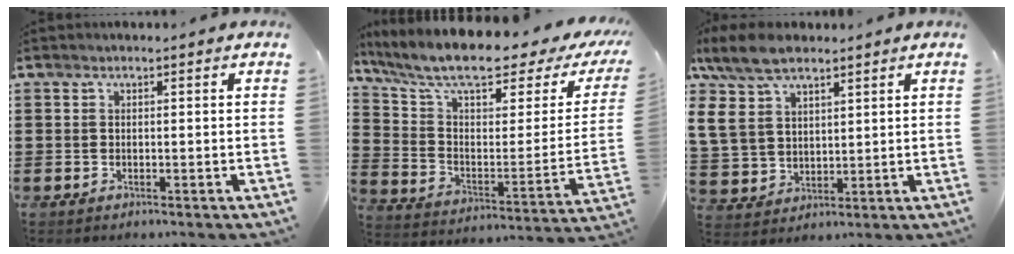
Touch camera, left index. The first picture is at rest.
{"total": 10.3, "force": [7.9, 1.8, 6.3], "torque": [-0.147, -0.050, 0.132]}
{"total": 10.3, "force": [6.9, 5.4, 5.4], "torque": [-0.149, -0.007, 0.128]}